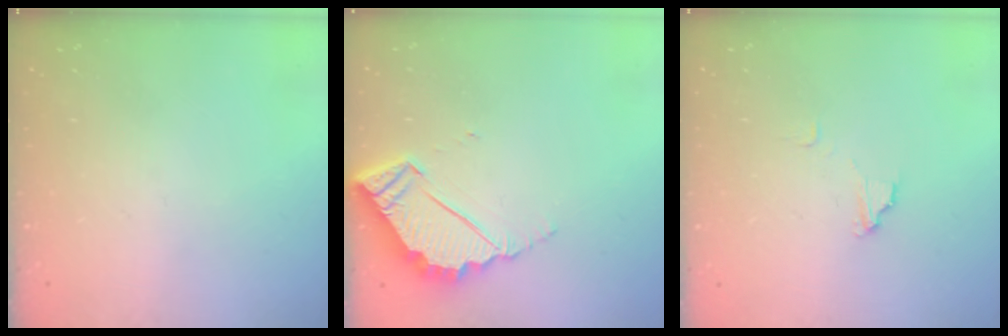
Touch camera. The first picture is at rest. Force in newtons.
{"total": 5.3, "press": 5.3, "slide": 0.2}
{"total": 3.5, "press": 3.5, "slide": 0.3}